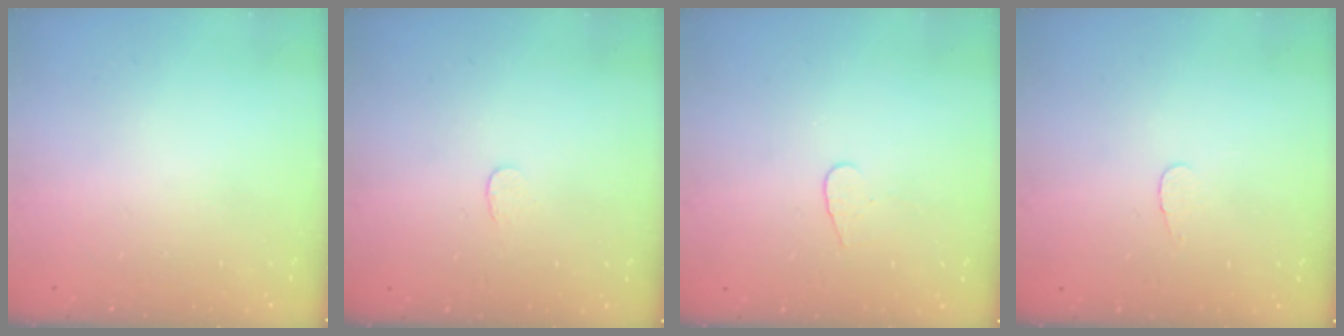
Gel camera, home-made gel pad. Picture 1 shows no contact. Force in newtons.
{"total": 3.0, "press": 3.0, "slide": 0.2}
{"total": 4.0, "press": 4.0, "slide": 0.4}
{"total": 2.8, "press": 2.8, "slide": 0.3}